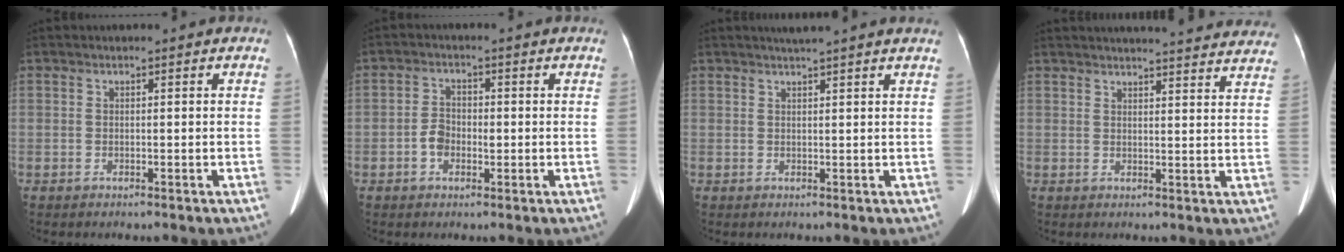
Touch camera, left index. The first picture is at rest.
{"total": 3.2, "force": [-0.8, 2.3, 2.0], "torque": [-0.043, 0.012, -0.019]}
{"total": 4.7, "force": [4.1, -0.7, 2.2], "torque": [-0.030, 0.017, 0.049]}
{"total": 23.6, "force": [22.3, 2.5, 7.3], "torque": [-0.094, -0.023, 0.255]}